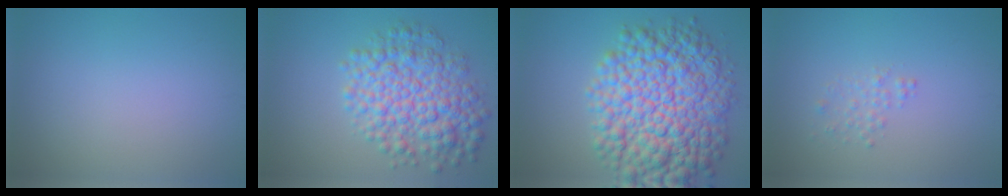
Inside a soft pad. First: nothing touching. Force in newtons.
{"total": 7.5, "press": 7.5, "slide": 0.1}
{"total": 13.2, "press": 13.2, "slide": 0.2}
{"total": 1.1, "press": 1.1, "slide": 0.0}